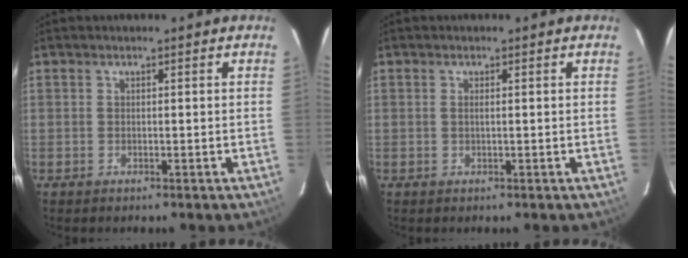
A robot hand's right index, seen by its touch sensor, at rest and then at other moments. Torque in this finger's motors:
{"motor_torque": [-0.22, 0.11, -0.06, 0.02]}